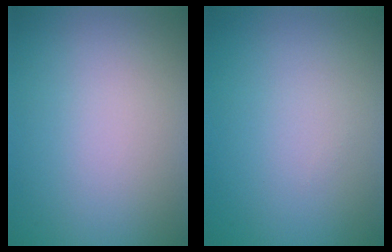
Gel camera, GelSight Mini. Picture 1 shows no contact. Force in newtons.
{"total": 0.0}